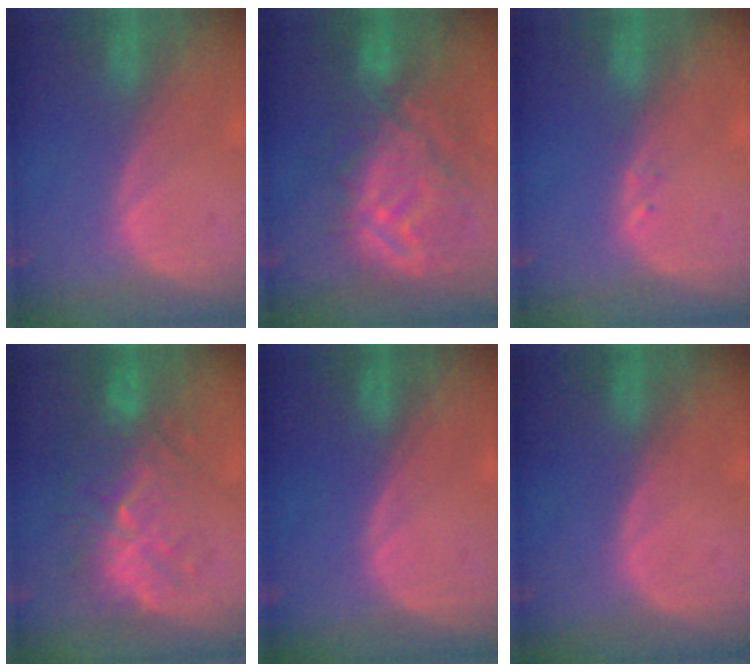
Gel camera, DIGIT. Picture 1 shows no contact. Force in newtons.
{"total": 11.2, "press": 10.4, "slide": 4.3}
{"total": 0.6, "press": 0.6, "slide": 0.1}
{"total": 9.4, "press": 9.1, "slide": 2.6}
{"total": 0.0}
{"total": 0.0}